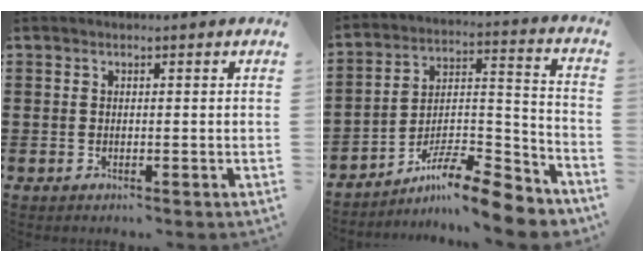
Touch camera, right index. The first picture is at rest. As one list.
[{"total": 9.7, "force": [-8.3, 1.3, 4.8], "torque": [-0.069, 0.013, -0.161]}]